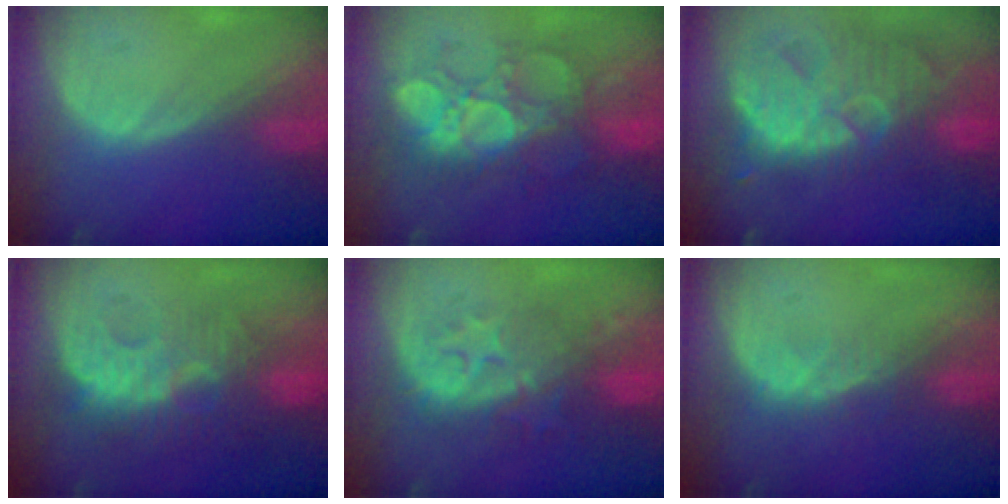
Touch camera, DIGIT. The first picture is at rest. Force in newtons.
{"total": 9.6, "press": 9.6, "slide": 0.1}
{"total": 13.2, "press": 11.4, "slide": 6.6}
{"total": 8.9, "press": 8.8, "slide": 1.7}
{"total": 8.9, "press": 8.5, "slide": 2.7}
{"total": 3.1, "press": 2.7, "slide": 1.5}